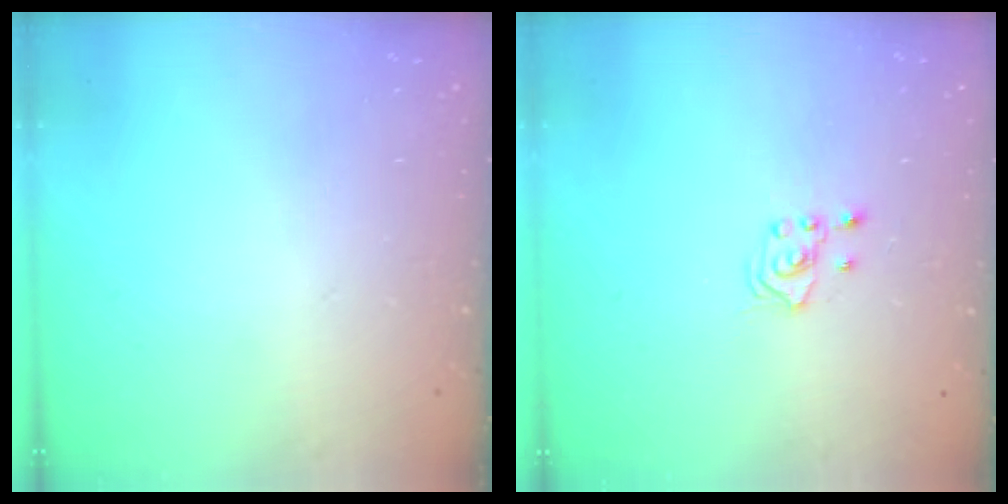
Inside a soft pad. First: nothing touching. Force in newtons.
{"total": 1.8, "press": 1.8, "slide": 0.2}